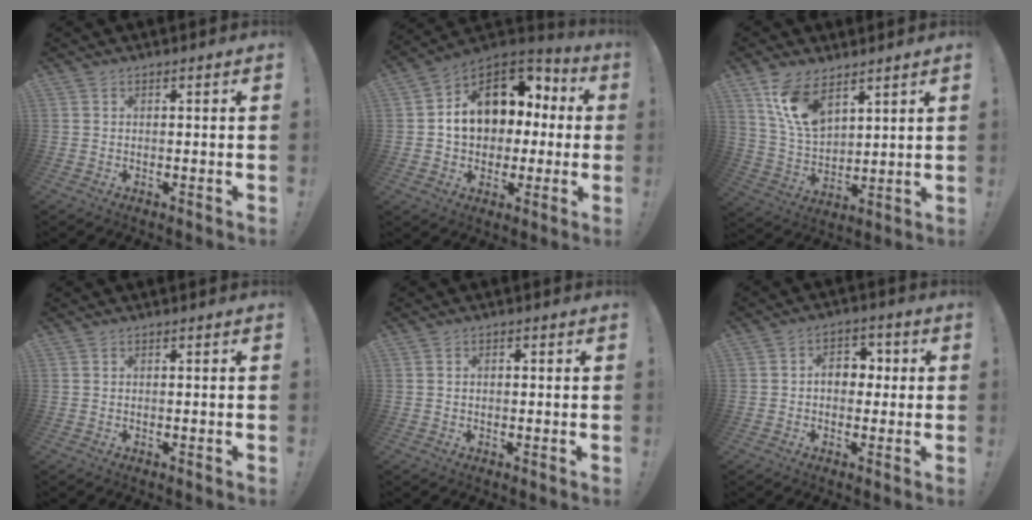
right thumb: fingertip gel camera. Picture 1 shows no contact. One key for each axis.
{"total": 15.1, "fx": 3.1, "fy": 11.7, "fz": 9.0, "tx": -0.127, "ty": -0.007, "tz": 0.067}
{"total": 12.6, "fx": 8.1, "fy": 6.4, "fz": 7.3, "tx": -0.151, "ty": -0.035, "tz": 0.156}
{"total": 0.0}
{"total": 1.1, "fx": -0.2, "fy": 0.7, "fz": 0.8, "tx": -0.010, "ty": 0.001, "tz": -0.005}
{"total": 7.7, "fx": 0.4, "fy": 5.6, "fz": 5.3, "tx": -0.073, "ty": 0.013, "tz": 0.006}